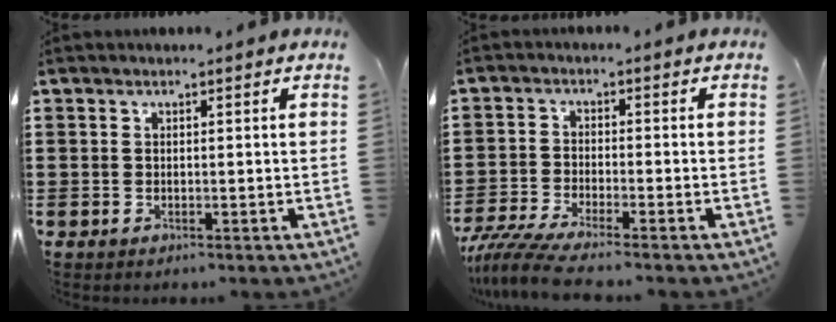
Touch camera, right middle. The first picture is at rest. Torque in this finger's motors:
{"motor_torque": [1.45, -0.69, 0.27, 0.18]}